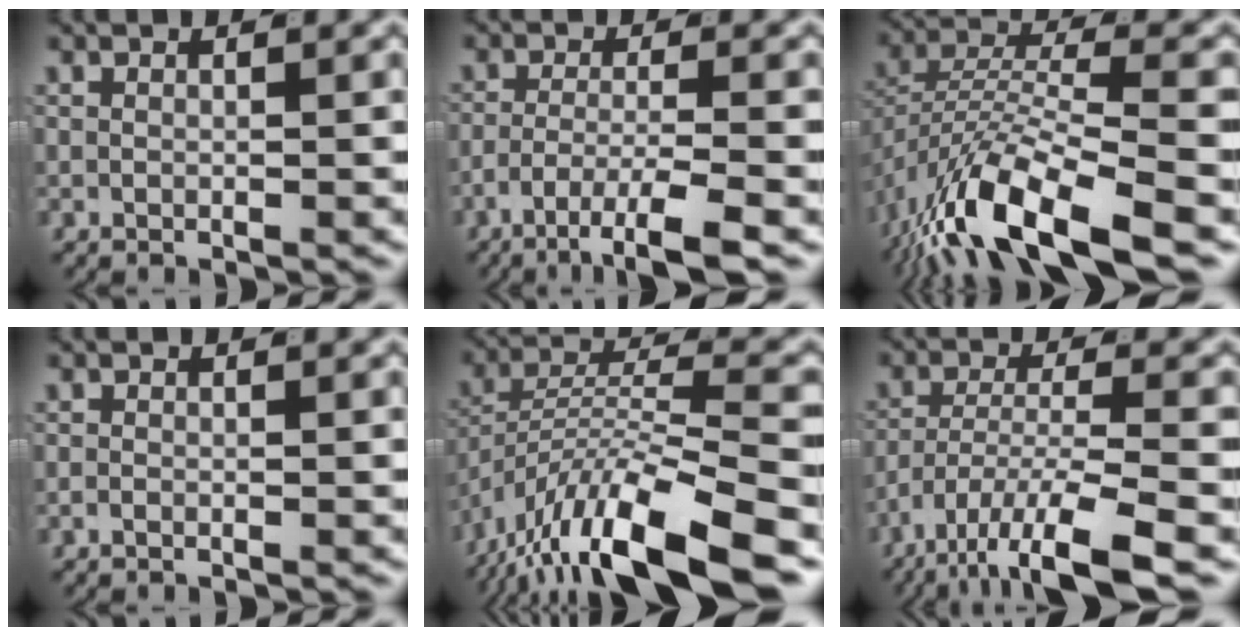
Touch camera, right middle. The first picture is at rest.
{"total": 6.4, "force": [-4.6, 1.0, 4.4], "torque": [-0.068, -0.018, -0.069]}
{"total": 11.3, "force": [-5.4, 4.8, 8.6], "torque": [-0.167, -0.024, -0.077]}
{"total": 0.6, "force": [-0.5, 0.2, 0.2], "torque": [-0.006, -0.002, -0.008]}
{"total": 12.1, "force": [-6.6, 4.6, 9.0], "torque": [-0.149, -0.014, -0.102]}
{"total": 8.7, "force": [-5.3, 2.4, 6.4], "torque": [-0.106, -0.020, -0.077]}